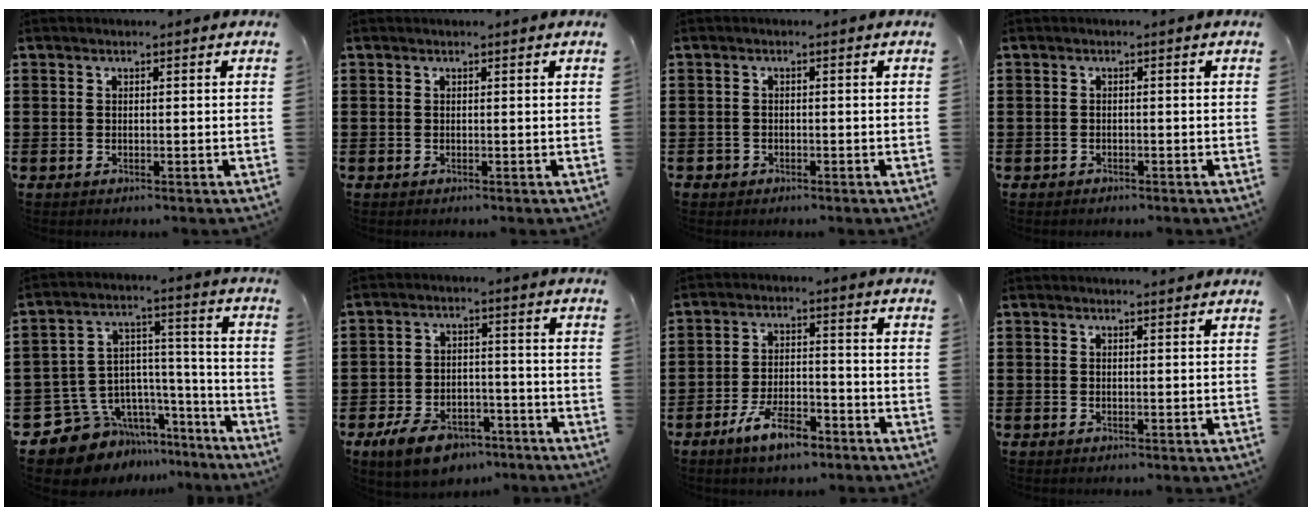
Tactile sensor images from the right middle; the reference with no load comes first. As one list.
[{"total": 0.0}, {"total": 1.0, "force": [-0.7, 0.7, 0.0], "torque": [-0.002, 0.003, -0.017]}, {"total": 0.6, "force": [-0.6, 0.2, 0.0], "torque": [-0.003, 0.000, -0.013]}, {"total": 10.7, "force": [-8.6, 6.1, 1.7], "torque": [-0.054, 0.012, -0.156]}, {"total": 6.7, "force": [-5.2, 2.8, 3.1], "torque": [-0.069, 0.010, -0.099]}, {"total": 7.4, "force": [-5.2, 2.3, 4.7], "torque": [-0.094, 0.005, -0.096]}, {"total": 0.8, "force": [0.8, 0.1, 0.2], "torque": [0.002, -0.004, 0.013]}]